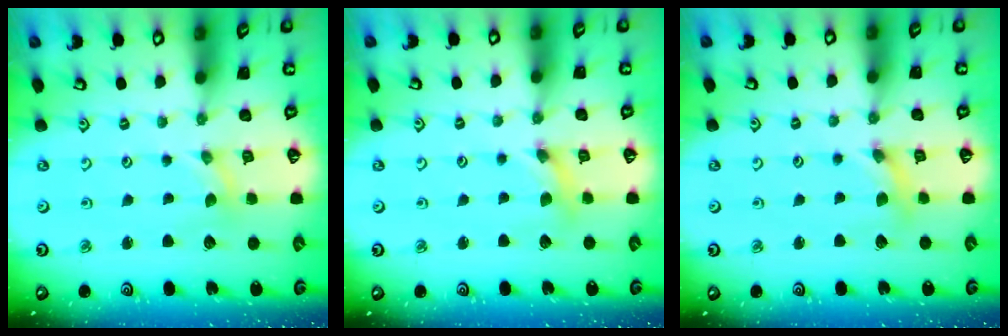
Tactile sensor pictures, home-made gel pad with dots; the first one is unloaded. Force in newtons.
{"total": 2.7, "press": 2.7, "slide": 0.2}
{"total": 2.7, "press": 2.7, "slide": 0.2}